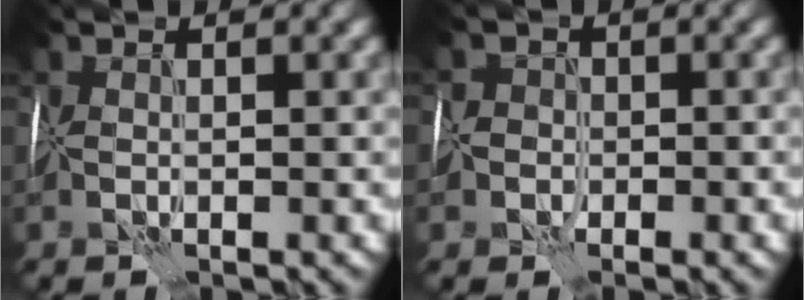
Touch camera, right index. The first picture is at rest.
{"total": 4.7, "force": [-1.9, 4.0, 1.5], "torque": [-0.006, 0.003, -0.064]}